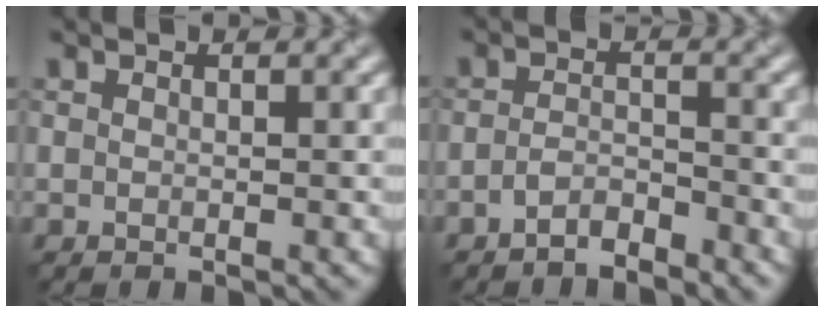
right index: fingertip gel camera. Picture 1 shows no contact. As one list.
[{"total": 2.0, "force": [-1.7, 0.5, 1.0], "torque": [-0.018, 0.007, -0.036]}]